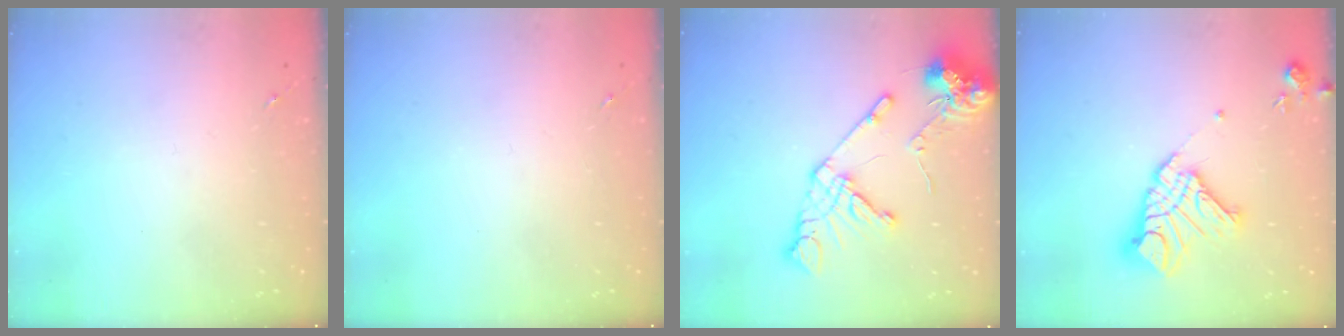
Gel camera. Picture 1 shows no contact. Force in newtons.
{"total": 0.0}
{"total": 15.5, "press": 15.3, "slide": 2.3}
{"total": 15.8, "press": 15.7, "slide": 1.9}